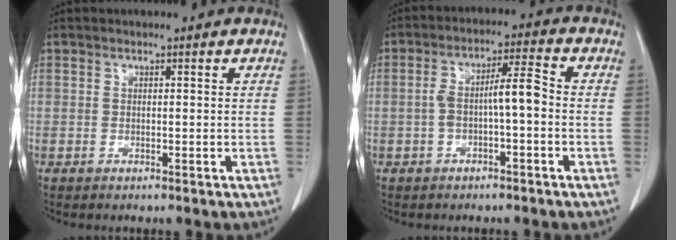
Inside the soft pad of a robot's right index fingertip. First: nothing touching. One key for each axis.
{"total": 6.1, "fx": -1.0, "fy": 1.2, "fz": 5.9, "tx": -0.108, "ty": 0.027, "tz": -0.015}